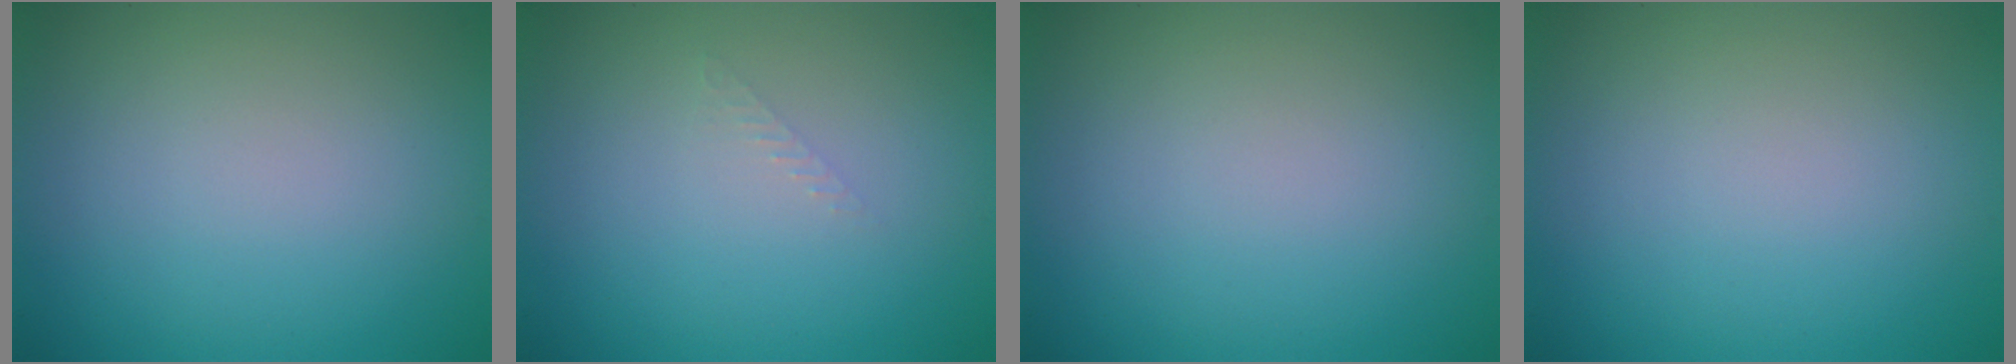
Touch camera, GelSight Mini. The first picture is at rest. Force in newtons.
{"total": 0.8, "press": 0.7, "slide": 0.2}
{"total": 0.0}
{"total": 0.0}